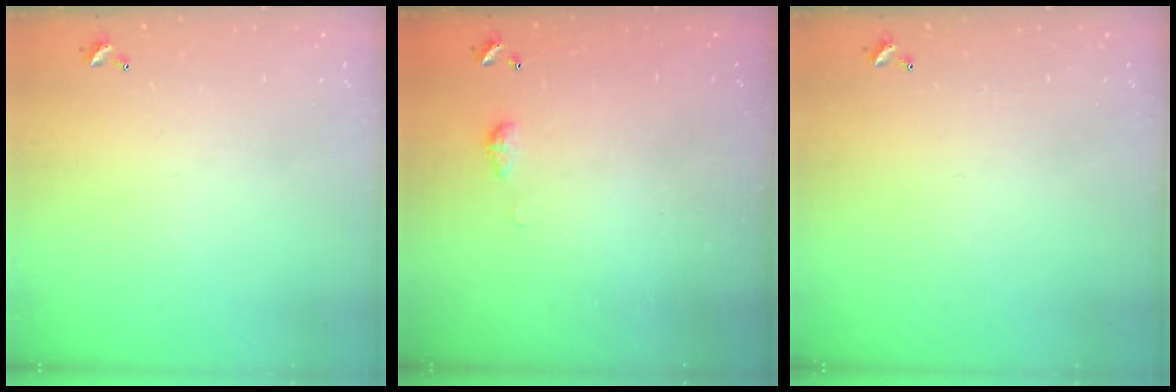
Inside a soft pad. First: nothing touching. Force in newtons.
{"total": 3.3, "press": 3.2, "slide": 0.5}
{"total": 0.0}